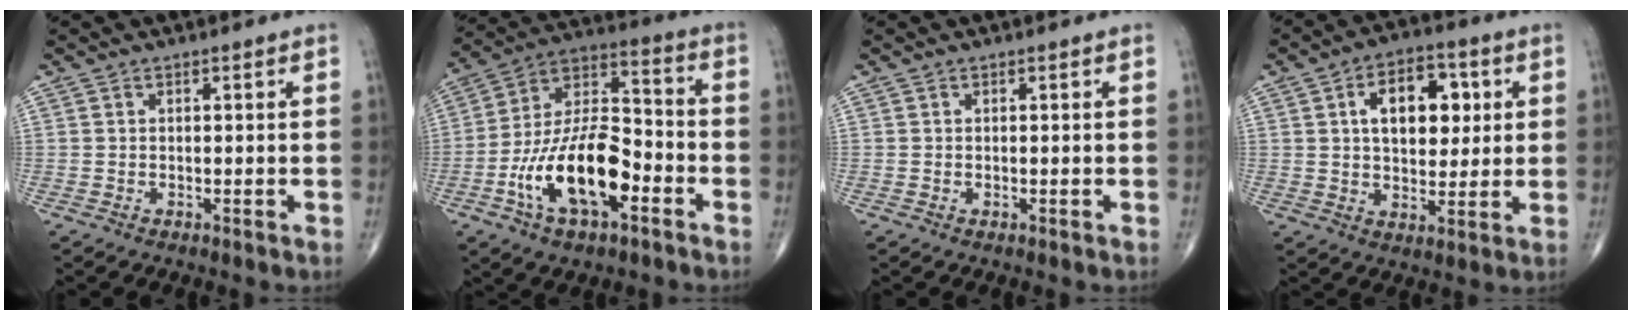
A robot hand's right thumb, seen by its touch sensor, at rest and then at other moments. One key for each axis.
{"total": 19.2, "fx": -6.9, "fy": 9.1, "fz": 15.5, "tx": -0.268, "ty": 0.044, "tz": -0.124}
{"total": 0.0}
{"total": 12.7, "fx": 3.1, "fy": 7.6, "fz": 9.6, "tx": -0.108, "ty": 0.001, "tz": 0.047}